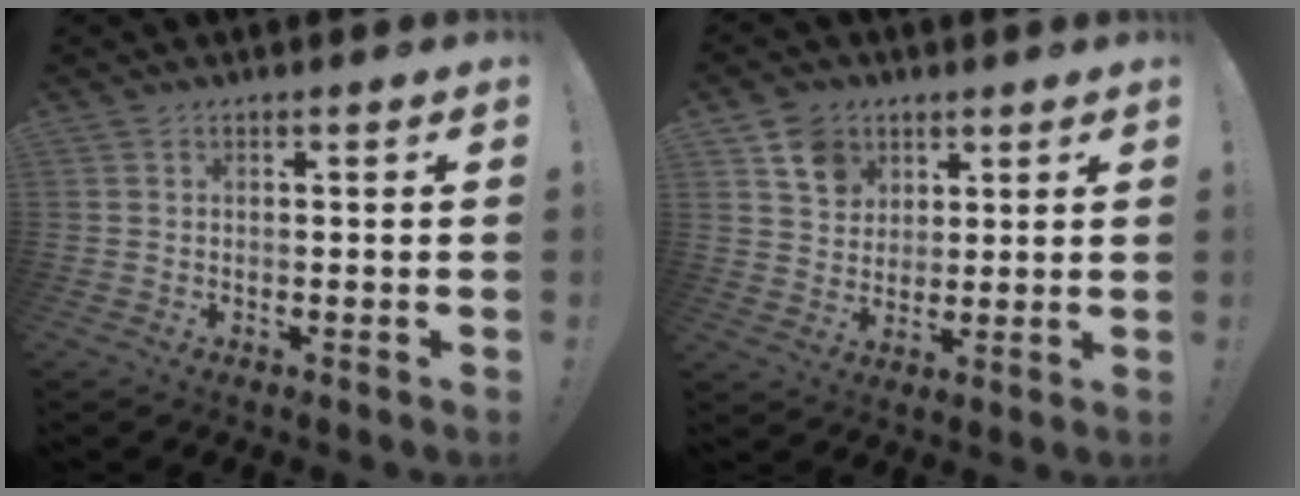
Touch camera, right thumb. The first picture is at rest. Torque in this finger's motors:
{"motor_torque": [0.08, 0.19, -0.02, 0.42, -0.02]}